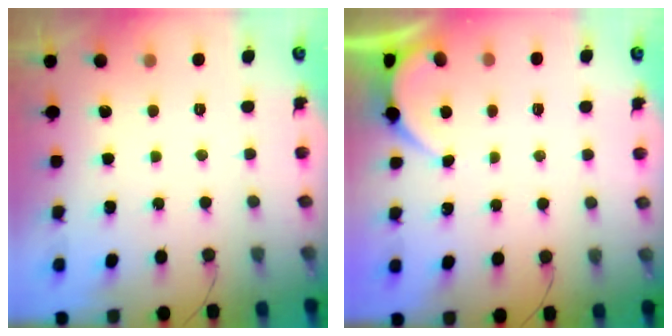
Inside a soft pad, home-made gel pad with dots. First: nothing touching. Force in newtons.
{"total": 1.4, "press": 1.4, "slide": 0.2}